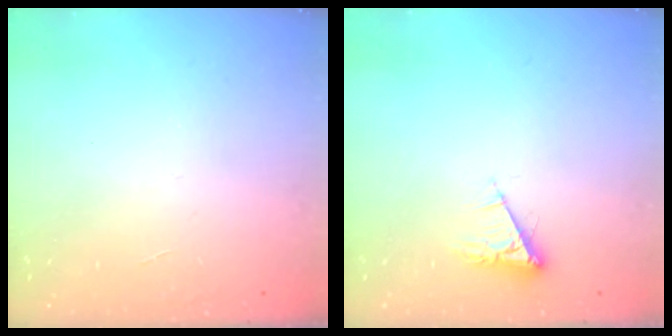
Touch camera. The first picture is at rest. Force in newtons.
{"total": 4.5, "press": 4.4, "slide": 0.6}